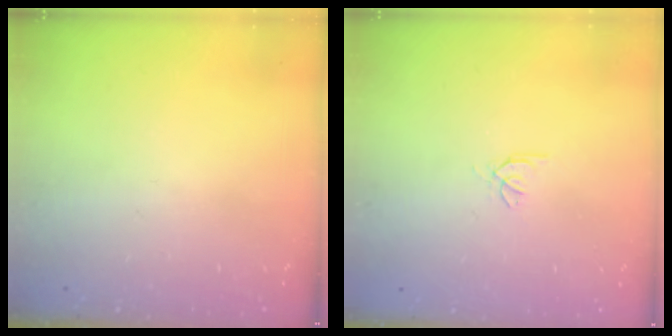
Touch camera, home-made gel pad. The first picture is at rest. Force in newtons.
{"total": 0.5, "press": 0.4, "slide": 0.3}